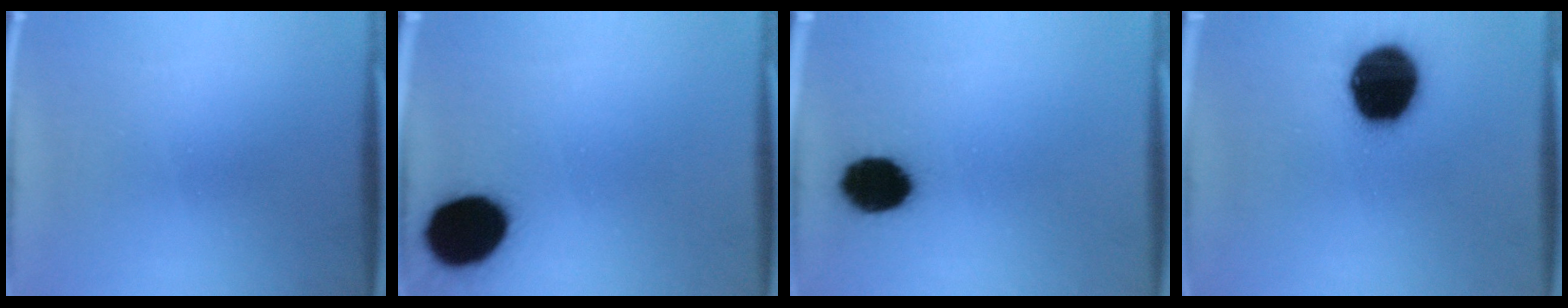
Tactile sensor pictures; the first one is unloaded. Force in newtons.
{"total": 15.2}
{"total": 9.8}
{"total": 19.5}